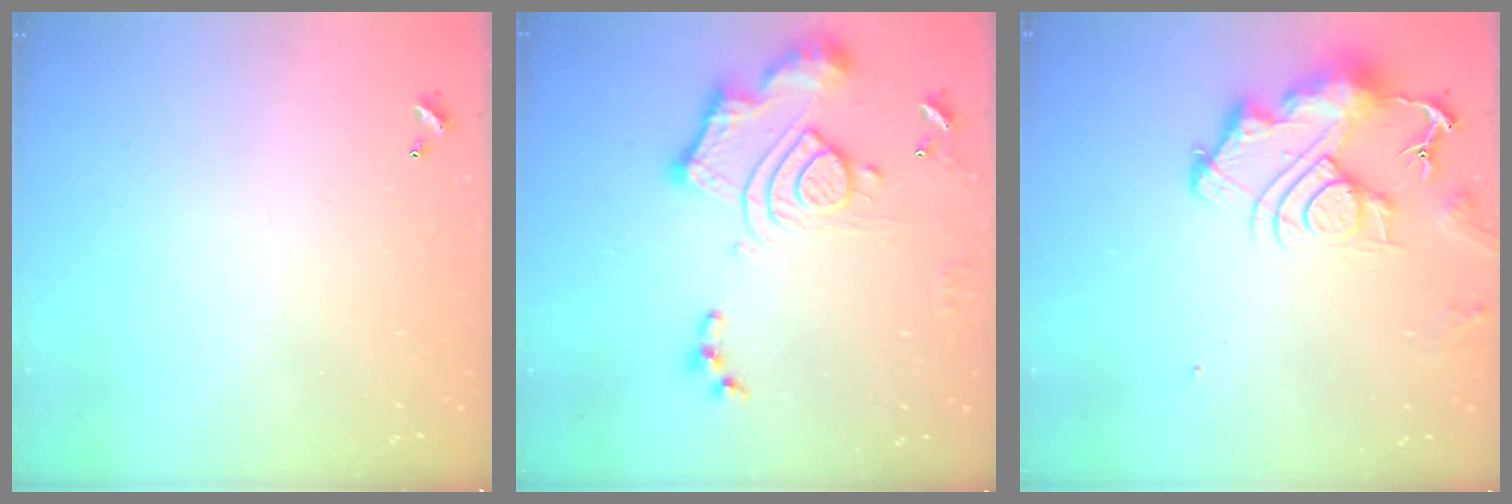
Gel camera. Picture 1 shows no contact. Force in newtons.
{"total": 16.2, "press": 16.1, "slide": 1.9}
{"total": 12.2, "press": 12.1, "slide": 1.4}